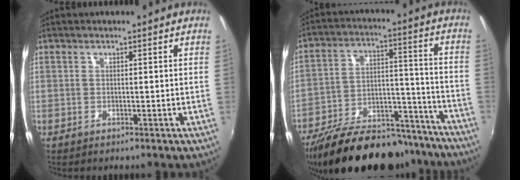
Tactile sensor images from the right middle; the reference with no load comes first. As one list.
[{"total": 26.3, "force": [-21.3, 10.0, 11.8], "torque": [-0.213, 0.023, -0.294]}]